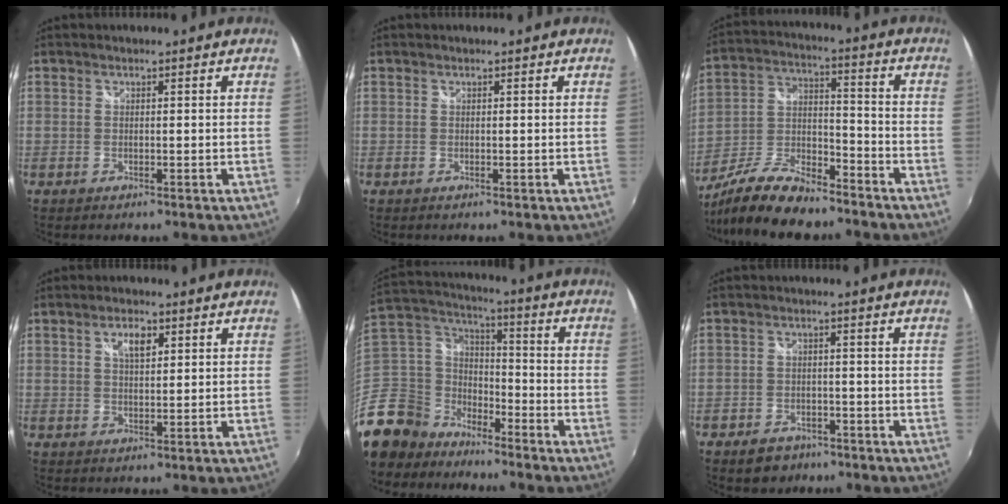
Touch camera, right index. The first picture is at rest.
{"total": 0.0}
{"total": 15.9, "force": [-12.2, 5.2, 8.8], "torque": [-0.192, -0.010, -0.222]}
{"total": 3.7, "force": [1.6, 1.6, 2.9], "torque": [-0.048, 0.006, 0.027]}
{"total": 14.9, "force": [-10.4, 10.2, 3.4], "torque": [-0.131, 0.029, -0.207]}
{"total": 5.7, "force": [-4.0, 3.8, 1.4], "torque": [-0.047, 0.007, -0.058]}